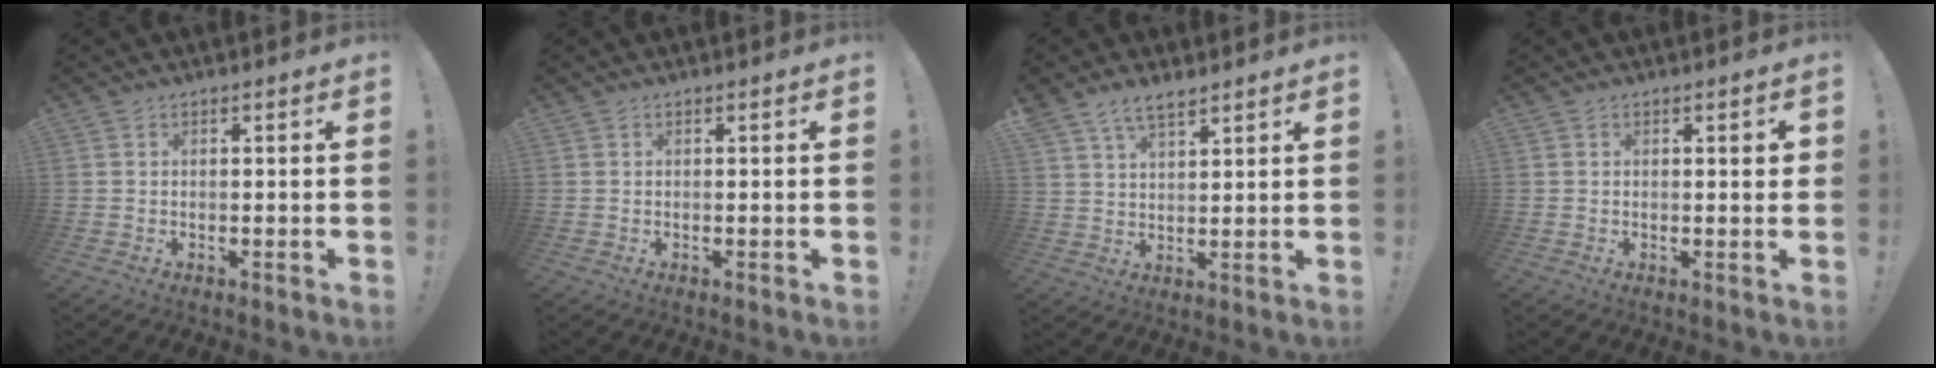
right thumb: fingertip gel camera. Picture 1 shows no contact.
{"total": 0.0}
{"total": 5.9, "force": [4.6, 2.4, 2.8], "torque": [-0.050, -0.022, 0.087]}
{"total": 1.2, "force": [0.4, 0.3, 1.1], "torque": [-0.014, -0.001, 0.004]}